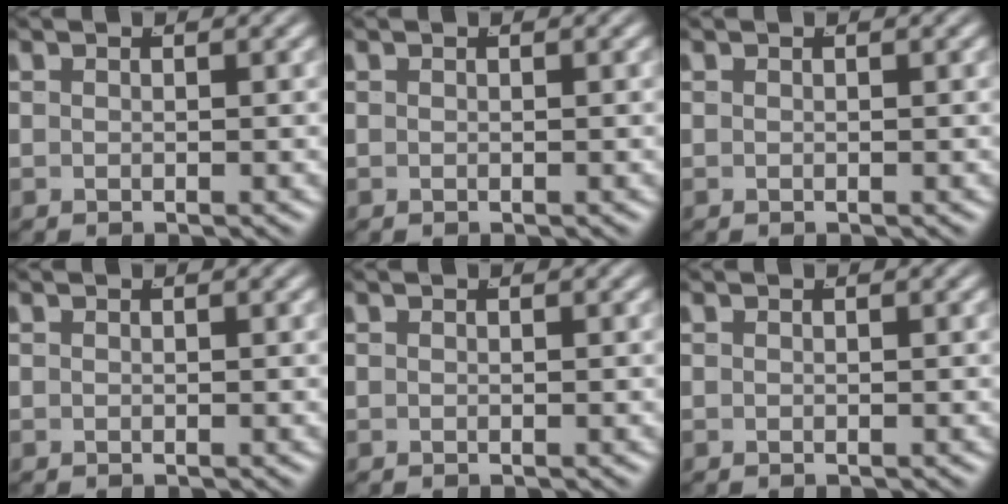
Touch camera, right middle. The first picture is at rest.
{"total": 0.0}
{"total": 0.0}
{"total": 0.0}
{"total": 0.0}
{"total": 0.0}